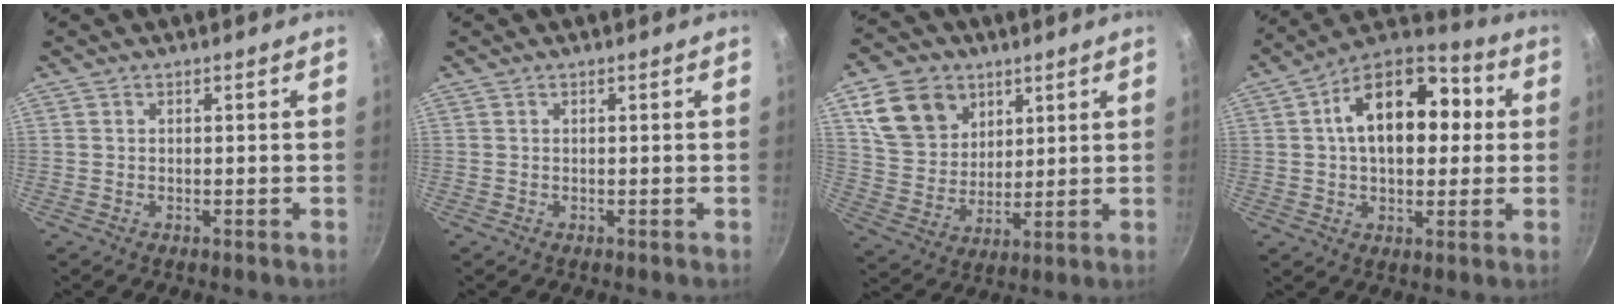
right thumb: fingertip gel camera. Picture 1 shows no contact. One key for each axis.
{"total": 0.0}
{"total": 14.0, "fx": 6.6, "fy": 10.7, "fz": 6.0, "tx": -0.083, "ty": -0.016, "tz": 0.129}
{"total": 18.1, "fx": 2.9, "fy": 10.9, "fz": 14.2, "tx": -0.184, "ty": 0.031, "tz": 0.037}